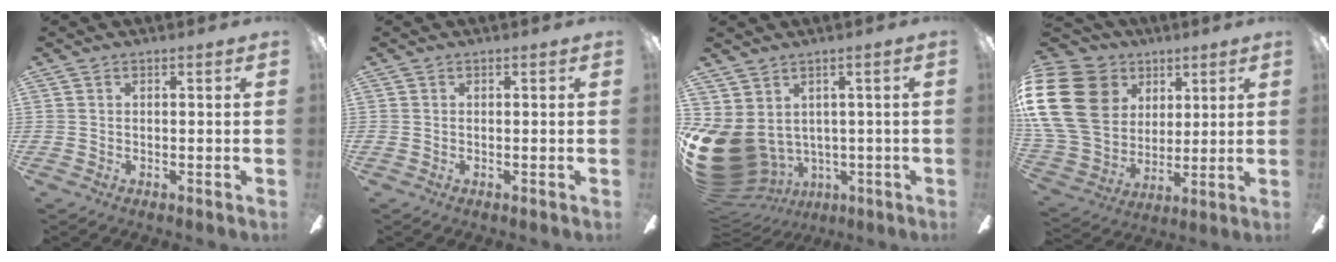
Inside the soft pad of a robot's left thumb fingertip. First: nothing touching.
{"total": 0.0}
{"total": 11.5, "force": [-1.4, 9.0, 7.0], "torque": [-0.176, -0.014, -0.019]}
{"total": 24.5, "force": [7.0, 19.4, 13.2], "torque": [-0.297, -0.014, 0.141]}